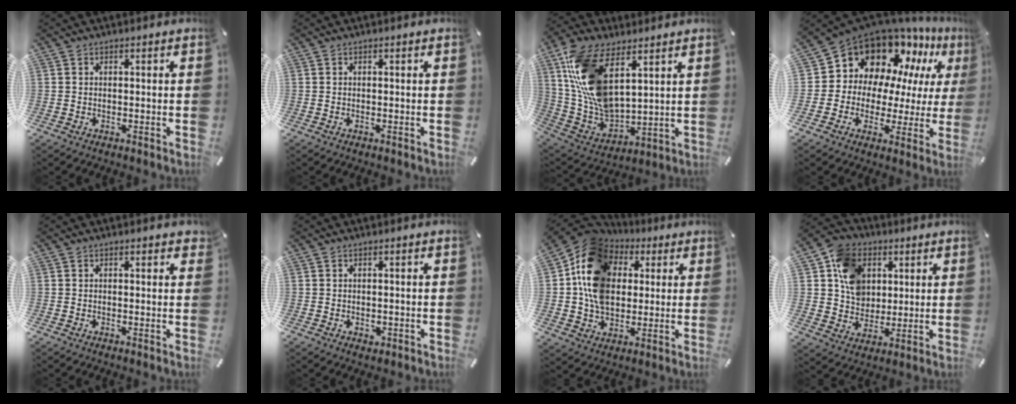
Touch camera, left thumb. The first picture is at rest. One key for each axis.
{"total": 0.0}
{"total": 16.3, "fx": 7.7, "fy": 9.1, "fz": 11.1, "tx": -0.266, "ty": -0.030, "tz": 0.142}
{"total": 13.9, "fx": 9.7, "fy": 9.5, "fz": 2.9, "tx": -0.069, "ty": -0.093, "tz": 0.182}
{"total": 1.1, "fx": 0.5, "fy": 0.5, "fz": 0.8, "tx": -0.009, "ty": 0.000, "tz": 0.007}
{"total": 1.0, "fx": -0.1, "fy": 0.9, "fz": 0.5, "tx": -0.009, "ty": 0.003, "tz": -0.003}
{"total": 15.0, "fx": 2.1, "fy": 12.5, "fz": 7.9, "tx": -0.181, "ty": 0.001, "tz": 0.034}
{"total": 11.7, "fx": 3.3, "fy": 10.1, "fz": 5.0, "tx": -0.098, "ty": 0.004, "tz": 0.070}